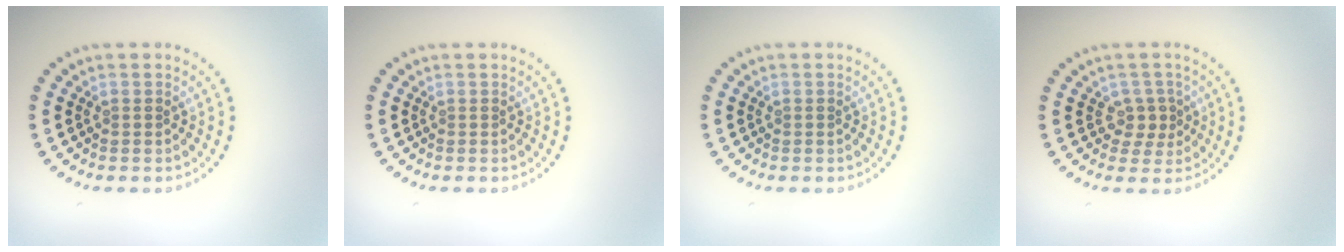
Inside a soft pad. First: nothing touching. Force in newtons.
{"total": 0.0}
{"total": 0.0}
{"total": 1.7, "press": 1.5, "slide": 0.9}